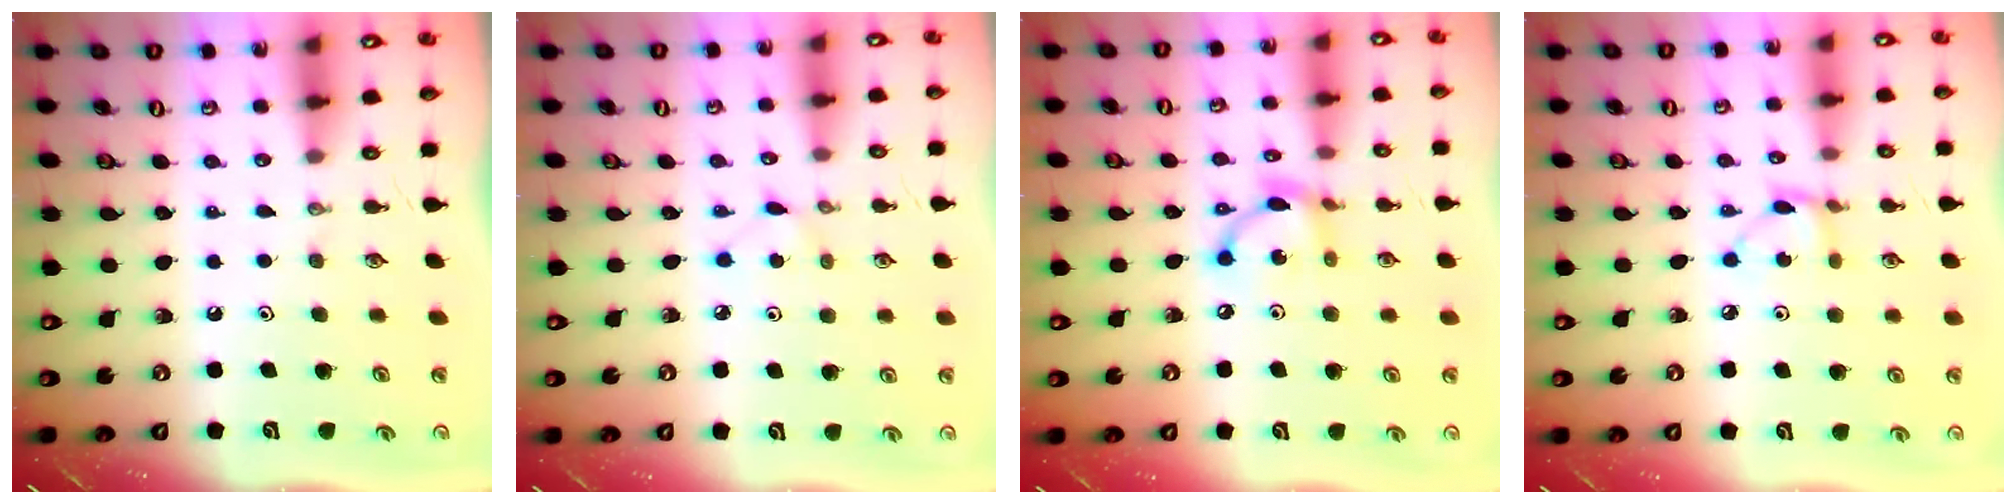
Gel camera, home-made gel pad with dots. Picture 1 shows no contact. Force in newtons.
{"total": 2.2, "press": 2.2, "slide": 0.3}
{"total": 8.8, "press": 8.8, "slide": 0.3}
{"total": 3.8, "press": 3.8, "slide": 0.1}